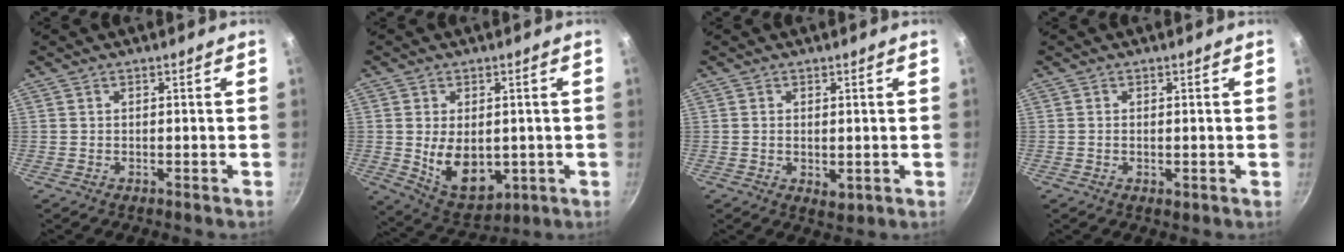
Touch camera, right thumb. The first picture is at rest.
{"total": 11.2, "force": [-0.5, 7.3, 8.5], "torque": [-0.119, -0.017, 0.016]}
{"total": 2.7, "force": [0.1, 1.5, 2.2], "torque": [-0.034, -0.008, 0.003]}
{"total": 1.0, "force": [0.0, 0.5, 0.9], "torque": [-0.016, -0.002, -0.002]}